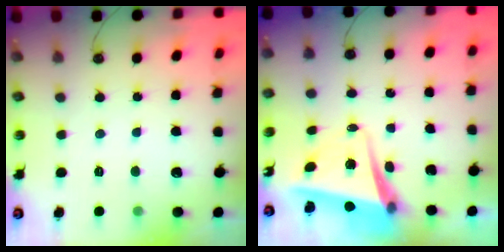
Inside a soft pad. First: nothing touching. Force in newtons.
{"total": 7.8, "press": 7.8, "slide": 0.3}